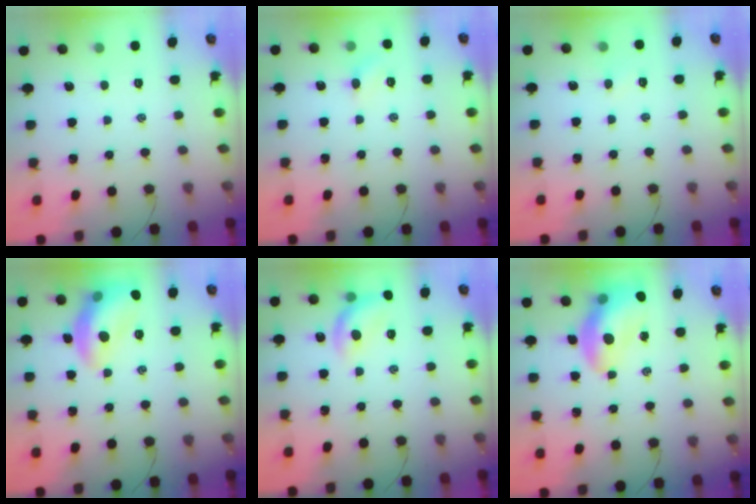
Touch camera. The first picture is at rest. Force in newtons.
{"total": 3.5, "press": 3.3, "slide": 1.2}
{"total": 2.5, "press": 2.3, "slide": 0.8}
{"total": 13.7, "press": 13.6, "slide": 1.1}
{"total": 12.2, "press": 12.0, "slide": 2.5}
{"total": 13.7, "press": 13.2, "slide": 3.8}